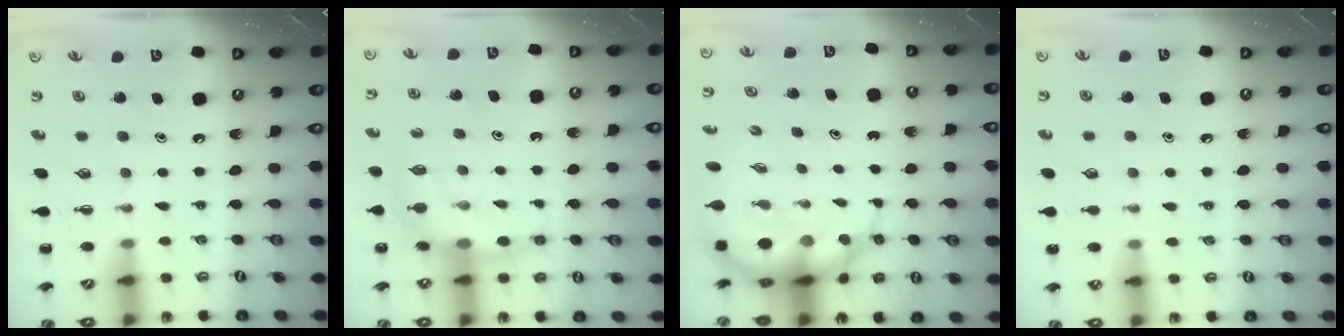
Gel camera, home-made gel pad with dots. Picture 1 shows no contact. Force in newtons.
{"total": 10.2, "press": 10.1, "slide": 1.6}
{"total": 8.7, "press": 8.4, "slide": 2.2}
{"total": 5.0, "press": 4.7, "slide": 1.5}